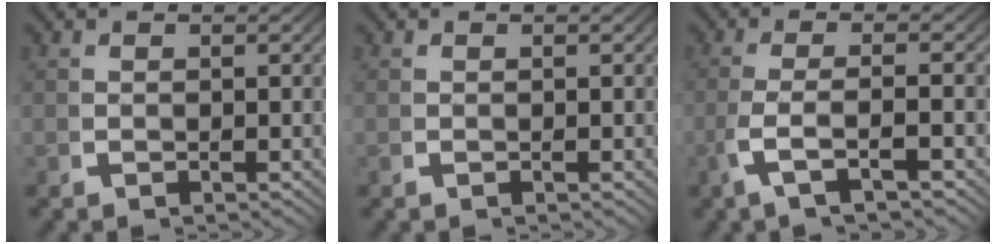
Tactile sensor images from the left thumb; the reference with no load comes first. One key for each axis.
{"total": 0.0}
{"total": 4.0, "fx": -1.1, "fy": 1.2, "fz": 3.7, "tx": -0.097, "ty": -0.002, "tz": -0.019}